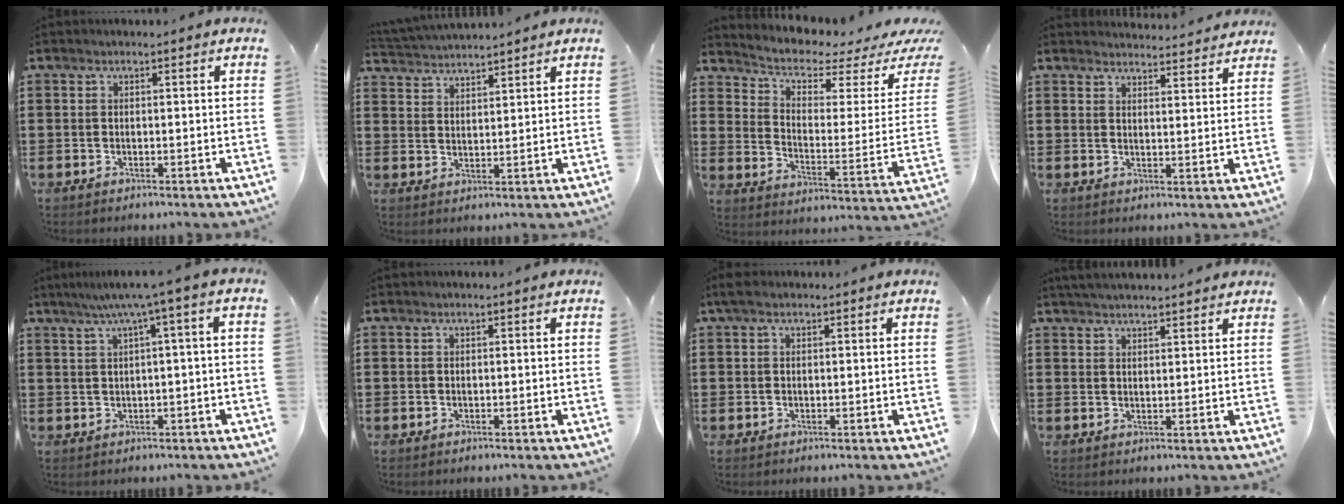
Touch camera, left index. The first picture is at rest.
{"total": 2.9, "force": [2.9, -0.2, -0.2], "torque": [-0.008, -0.013, 0.052]}
{"total": 3.5, "force": [2.7, 1.1, 2.0], "torque": [-0.057, -0.027, 0.039]}
{"total": 3.4, "force": [3.3, -0.1, 0.1], "torque": [-0.004, -0.022, 0.060]}
{"total": 4.5, "force": [0.9, -0.4, 4.3], "torque": [-0.085, -0.005, 0.008]}
{"total": 0.0}
{"total": 1.2, "force": [0.4, 0.6, 0.9], "torque": [-0.020, 0.004, 0.007]}
{"total": 2.6, "force": [2.6, -0.2, 0.4], "torque": [-0.014, -0.003, 0.049]}